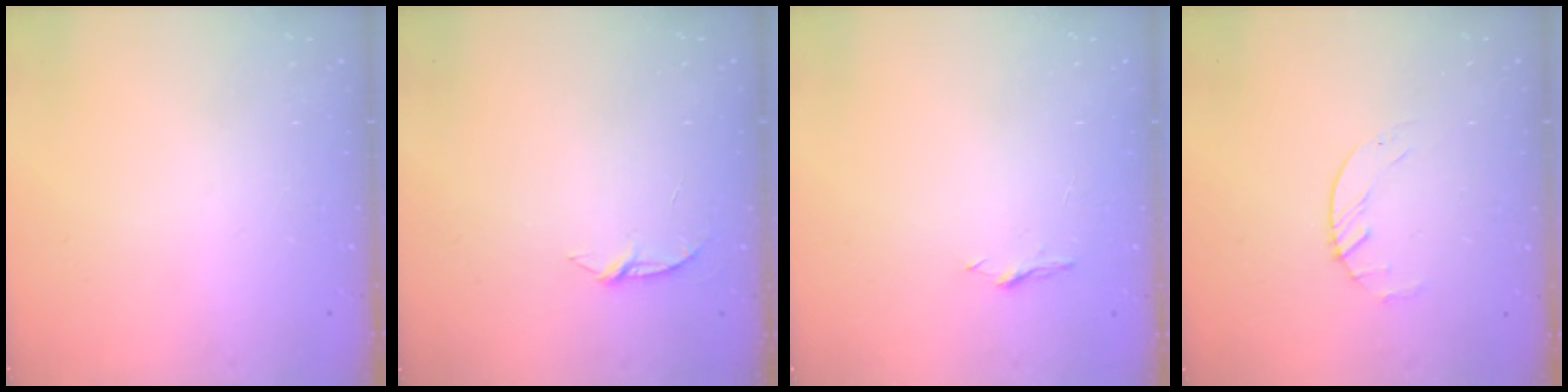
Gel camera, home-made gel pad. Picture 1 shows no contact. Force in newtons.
{"total": 4.3, "press": 4.3, "slide": 0.4}
{"total": 3.7, "press": 3.7, "slide": 0.5}
{"total": 2.2, "press": 2.2, "slide": 0.4}